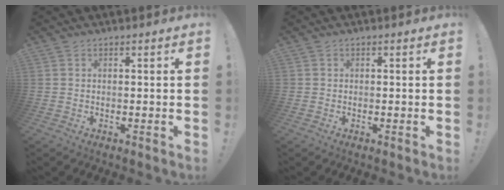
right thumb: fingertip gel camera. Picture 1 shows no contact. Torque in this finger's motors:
{"motor_torque": [-0.09, 0.01, 0.13, 0.16, -0.13]}